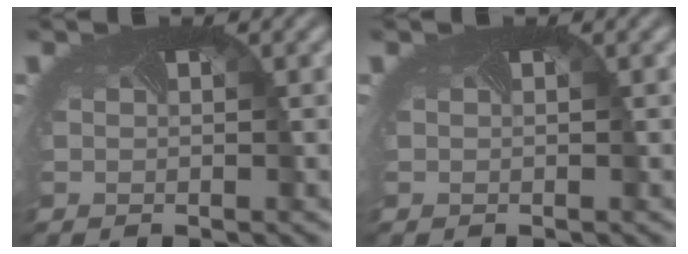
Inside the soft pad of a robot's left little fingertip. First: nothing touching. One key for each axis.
{"total": 0.0}